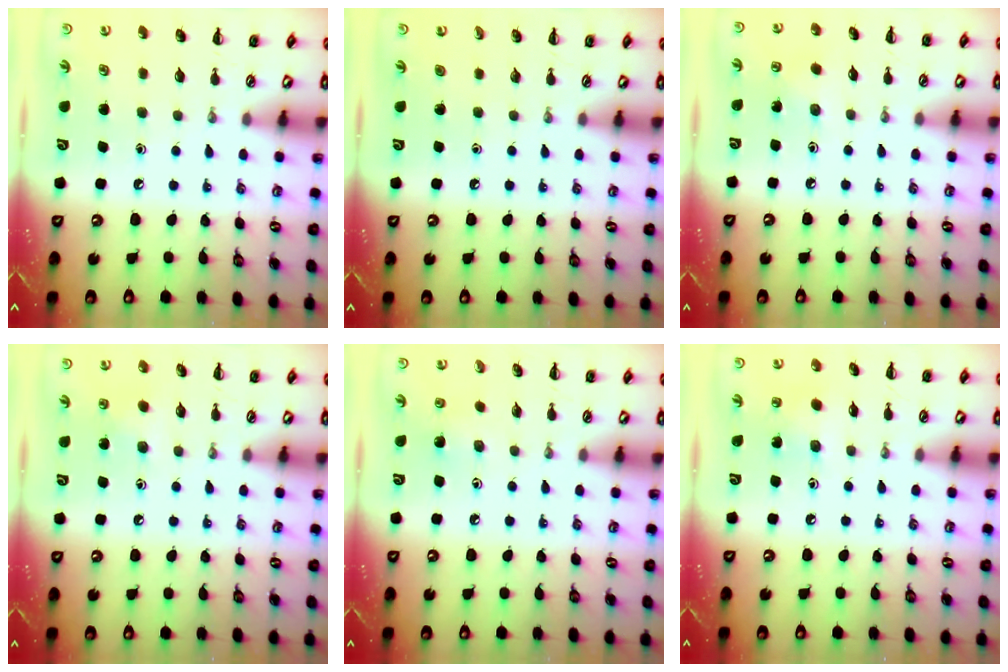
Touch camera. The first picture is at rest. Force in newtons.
{"total": 0.0}
{"total": 2.6, "press": 2.4, "slide": 0.8}
{"total": 5.3, "press": 5.1, "slide": 1.4}
{"total": 3.1, "press": 2.9, "slide": 1.0}
{"total": 3.2, "press": 3.1, "slide": 0.9}